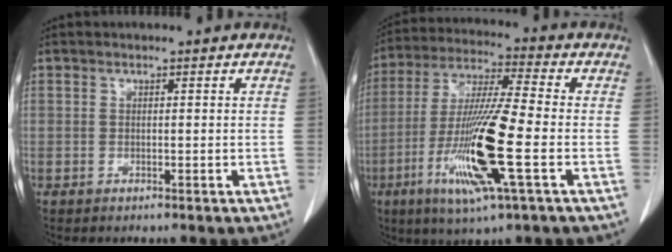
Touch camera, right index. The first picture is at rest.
{"total": 16.0, "force": [-4.7, 0.2, 15.3], "torque": [-0.311, -0.021, -0.090]}